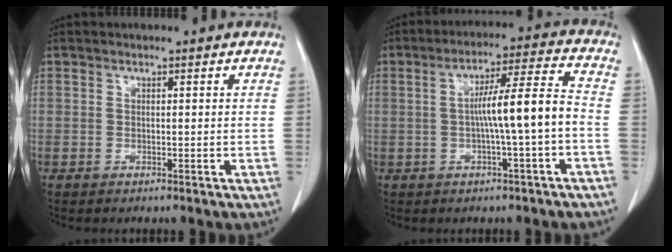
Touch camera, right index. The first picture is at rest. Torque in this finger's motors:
{"motor_torque": [1.08, -0.03, 0.68, 0.16]}